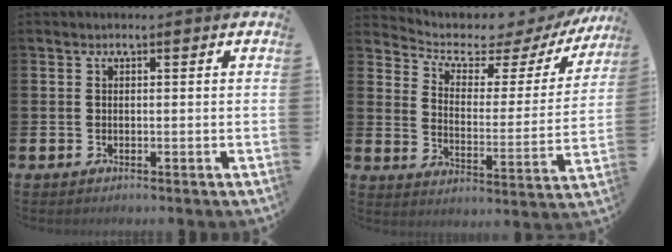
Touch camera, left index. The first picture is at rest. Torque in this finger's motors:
{"motor_torque": [1.02, -1.11, 0.10, 0.03]}